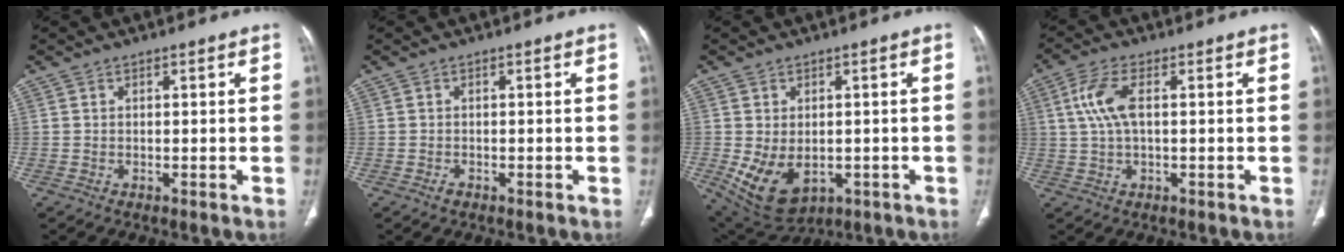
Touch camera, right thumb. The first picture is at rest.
{"total": 0.9, "force": [-0.6, 0.6, 0.4], "torque": [-0.009, 0.000, -0.011]}
{"total": 10.6, "force": [-2.4, 7.1, 7.5], "torque": [-0.123, -0.004, -0.013]}
{"total": 6.7, "force": [1.3, 2.7, 6.1], "torque": [-0.149, 0.013, 0.027]}